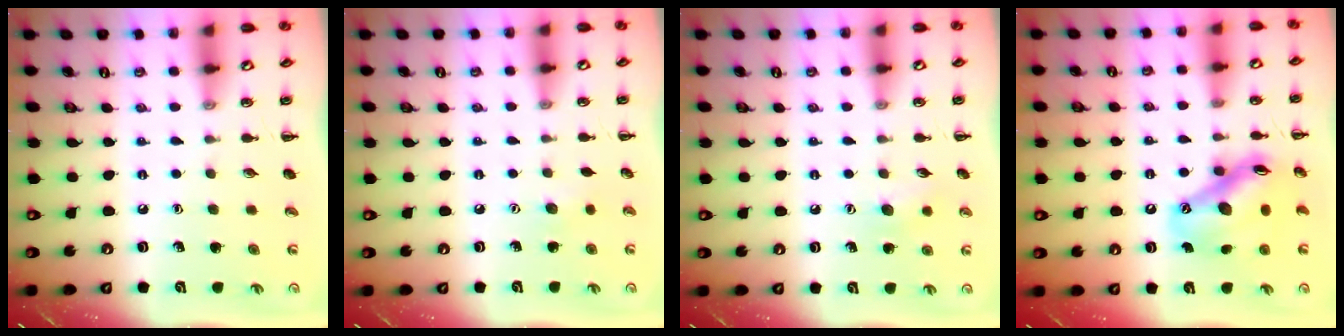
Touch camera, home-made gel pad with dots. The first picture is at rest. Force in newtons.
{"total": 3.0, "press": 2.9, "slide": 0.6}
{"total": 5.8, "press": 5.7, "slide": 1.3}
{"total": 15.3, "press": 14.9, "slide": 3.4}